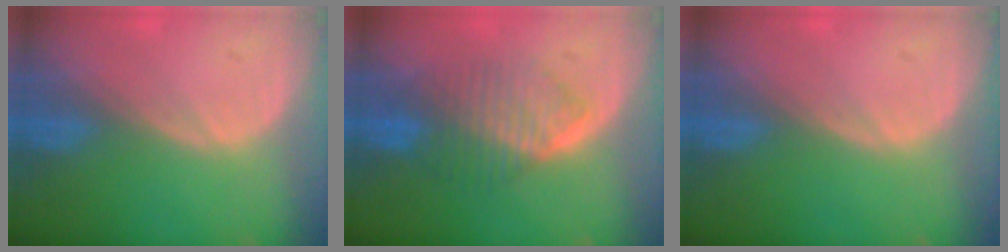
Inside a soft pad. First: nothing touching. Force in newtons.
{"total": 6.5, "press": 6.5, "slide": 0.1}
{"total": 0.0}